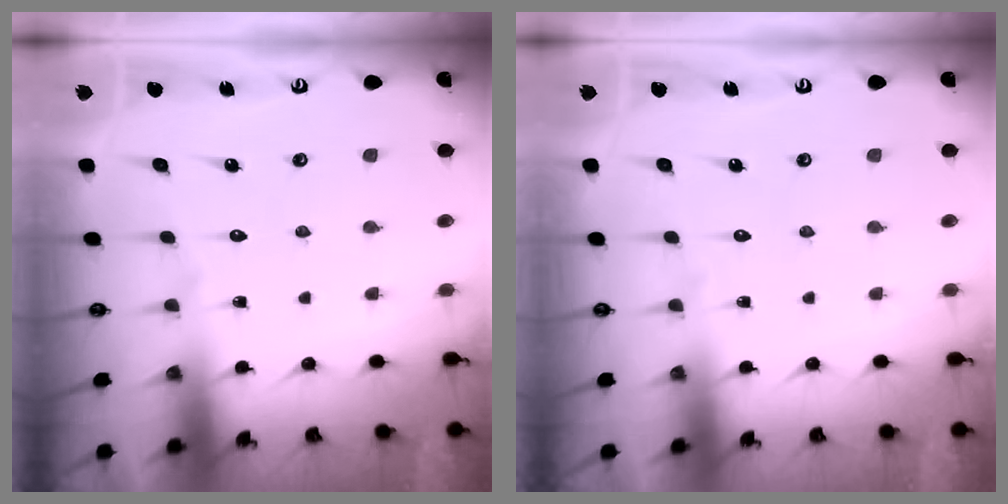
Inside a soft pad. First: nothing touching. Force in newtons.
{"total": 0.0}